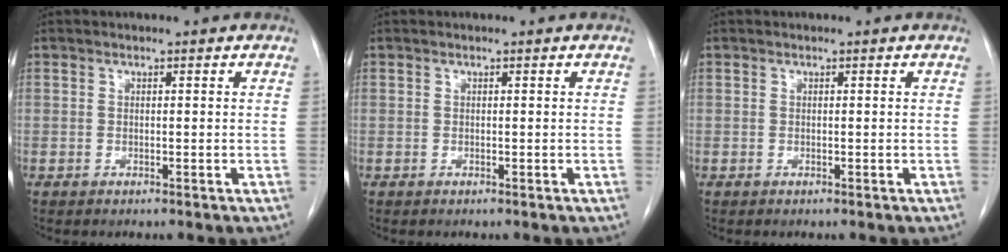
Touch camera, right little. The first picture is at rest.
{"total": 0.0}
{"total": 0.0}